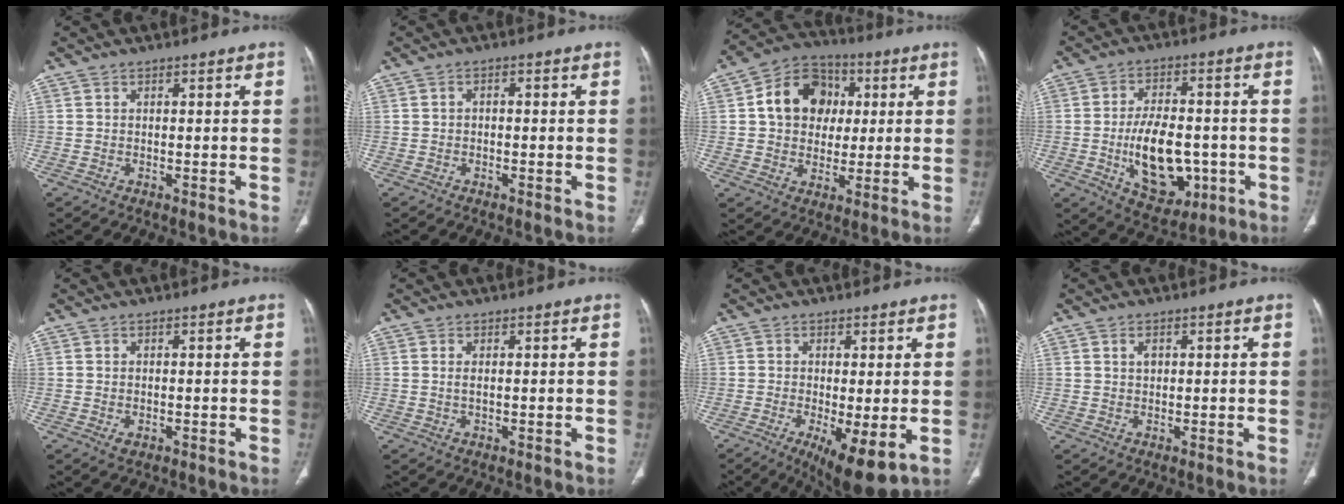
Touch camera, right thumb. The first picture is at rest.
{"total": 0.9, "force": [-0.2, 0.6, 0.6], "torque": [-0.007, 0.006, -0.006]}
{"total": 13.4, "force": [2.4, 10.9, 7.4], "torque": [-0.089, 0.011, 0.033]}
{"total": 14.7, "force": [-3.0, 8.5, 11.6], "torque": [-0.161, 0.009, -0.033]}
{"total": 1.3, "force": [-0.3, 0.8, 0.9], "torque": [-0.016, 0.000, 0.000]}
{"total": 1.2, "force": [0.2, 0.5, 1.1], "torque": [-0.026, -0.001, 0.007]}
{"total": 9.1, "force": [-2.4, 2.8, 8.3], "torque": [-0.136, -0.023, -0.031]}
{"total": 1.6, "force": [0.6, 1.0, 1.0], "torque": [-0.015, -0.001, 0.011]}